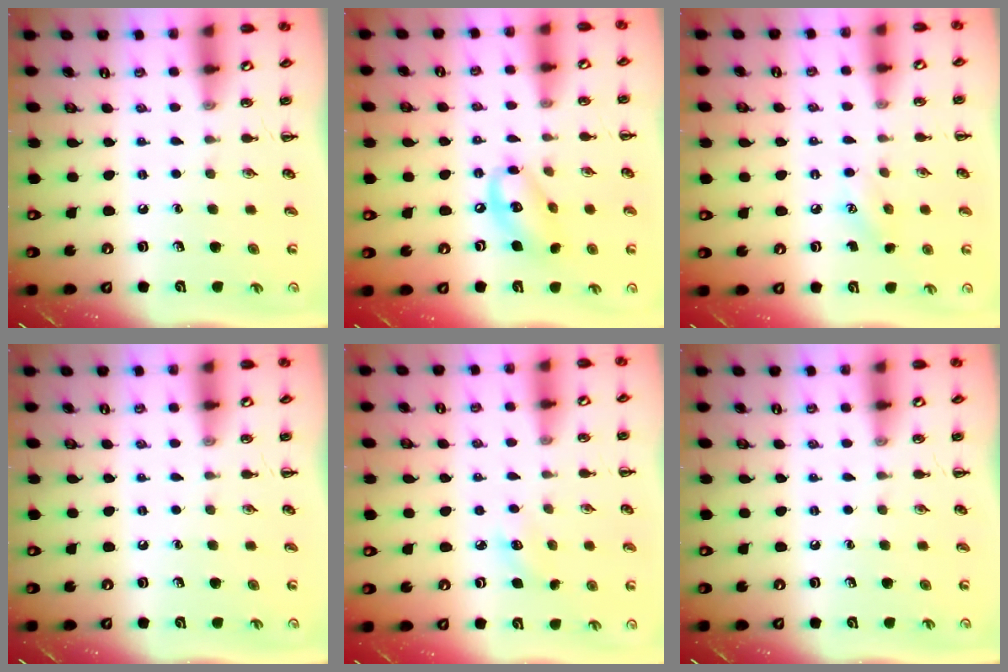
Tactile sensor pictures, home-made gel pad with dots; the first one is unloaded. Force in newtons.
{"total": 12.6, "press": 12.3, "slide": 2.7}
{"total": 5.6, "press": 5.5, "slide": 1.4}
{"total": 0.0}
{"total": 4.4, "press": 4.2, "slide": 1.2}
{"total": 0.0}